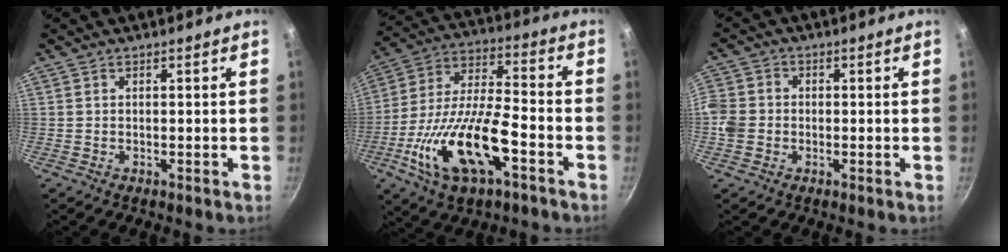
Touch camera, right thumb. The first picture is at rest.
{"total": 19.9, "force": [-7.5, 8.1, 16.6], "torque": [-0.312, 0.030, -0.143]}
{"total": 6.0, "force": [-1.1, 5.3, 2.7], "torque": [-0.045, 0.011, -0.034]}